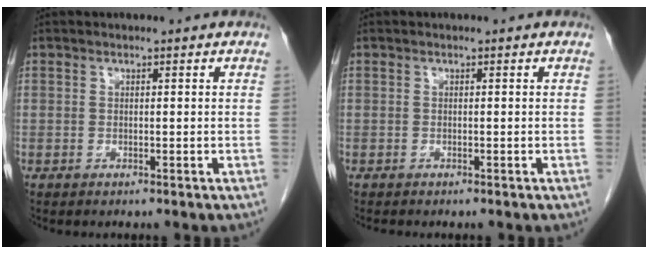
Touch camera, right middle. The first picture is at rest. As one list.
[{"total": 0.6, "force": [-0.5, 0.0, 0.2], "torque": [-0.007, -0.002, -0.010]}]